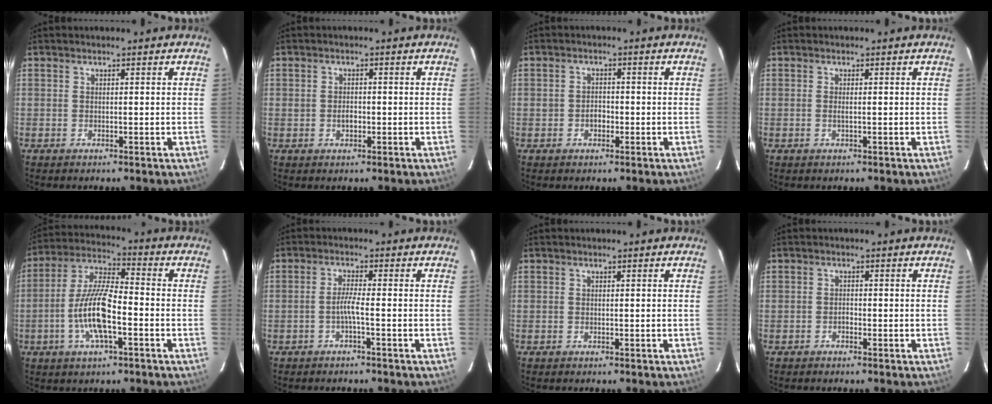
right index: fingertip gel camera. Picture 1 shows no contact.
{"total": 1.9, "force": [-0.4, 1.3, 1.3], "torque": [-0.024, 0.003, -0.007]}
{"total": 2.4, "force": [-0.8, 1.8, 1.2], "torque": [-0.023, 0.007, -0.013]}
{"total": 1.0, "force": [-0.1, -0.2, 0.9], "torque": [-0.020, -0.001, -0.003]}
{"total": 12.1, "force": [-3.9, 3.2, 10.9], "torque": [-0.230, -0.001, -0.076]}
{"total": 2.4, "force": [-1.2, -0.5, 2.0], "torque": [-0.041, 0.001, -0.023]}
{"total": 0.0}
{"total": 0.7, "force": [-0.6, 0.4, 0.2], "torque": [-0.005, 0.001, -0.011]}